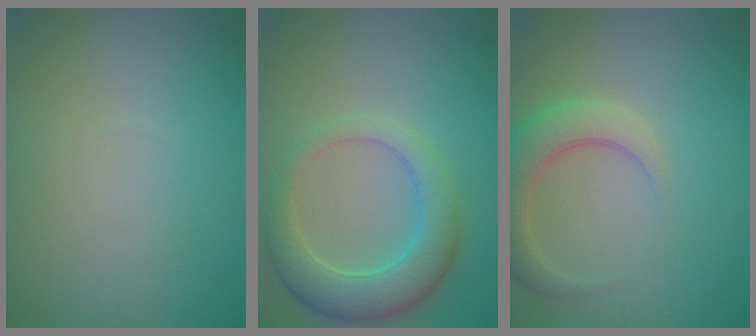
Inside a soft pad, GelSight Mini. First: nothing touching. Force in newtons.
{"total": 5.4, "press": 5.4, "slide": 0.2}
{"total": 4.1, "press": 4.1, "slide": 0.5}